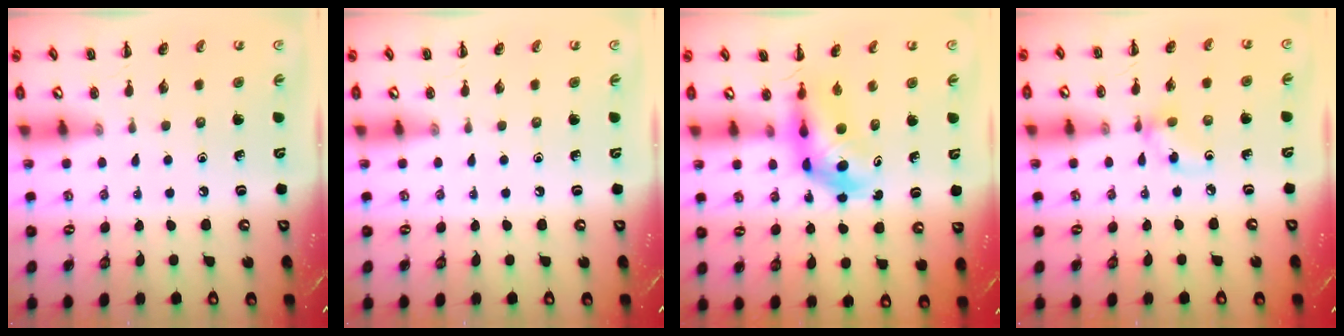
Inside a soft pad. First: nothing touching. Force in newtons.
{"total": 0.0}
{"total": 5.2, "press": 5.1, "slide": 1.0}
{"total": 4.2, "press": 4.2, "slide": 0.5}